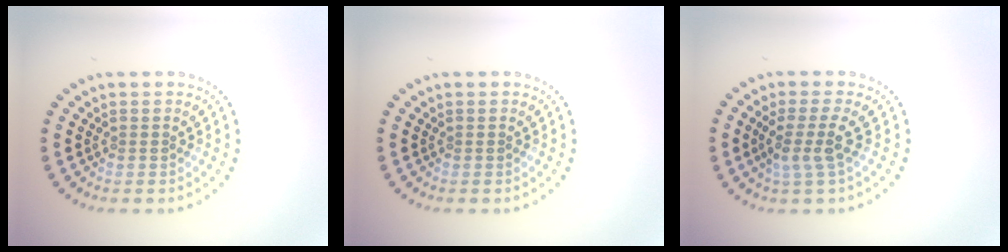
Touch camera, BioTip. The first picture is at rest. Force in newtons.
{"total": 0.0}
{"total": 2.7, "press": 2.1, "slide": 1.6}